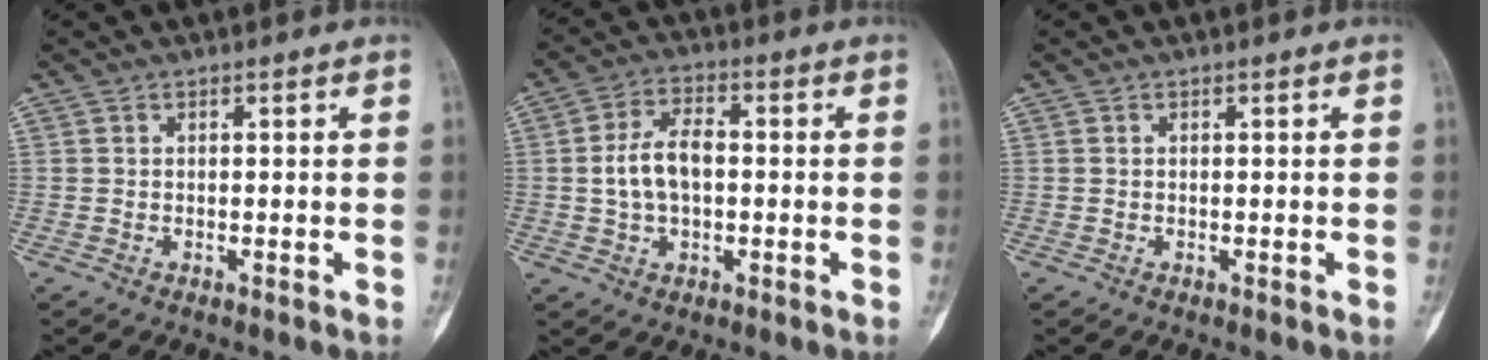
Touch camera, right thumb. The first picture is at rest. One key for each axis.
{"total": 8.0, "fx": -0.1, "fy": 4.7, "fz": 6.5, "tx": -0.120, "ty": 0.017, "tz": -0.005}
{"total": 0.0}